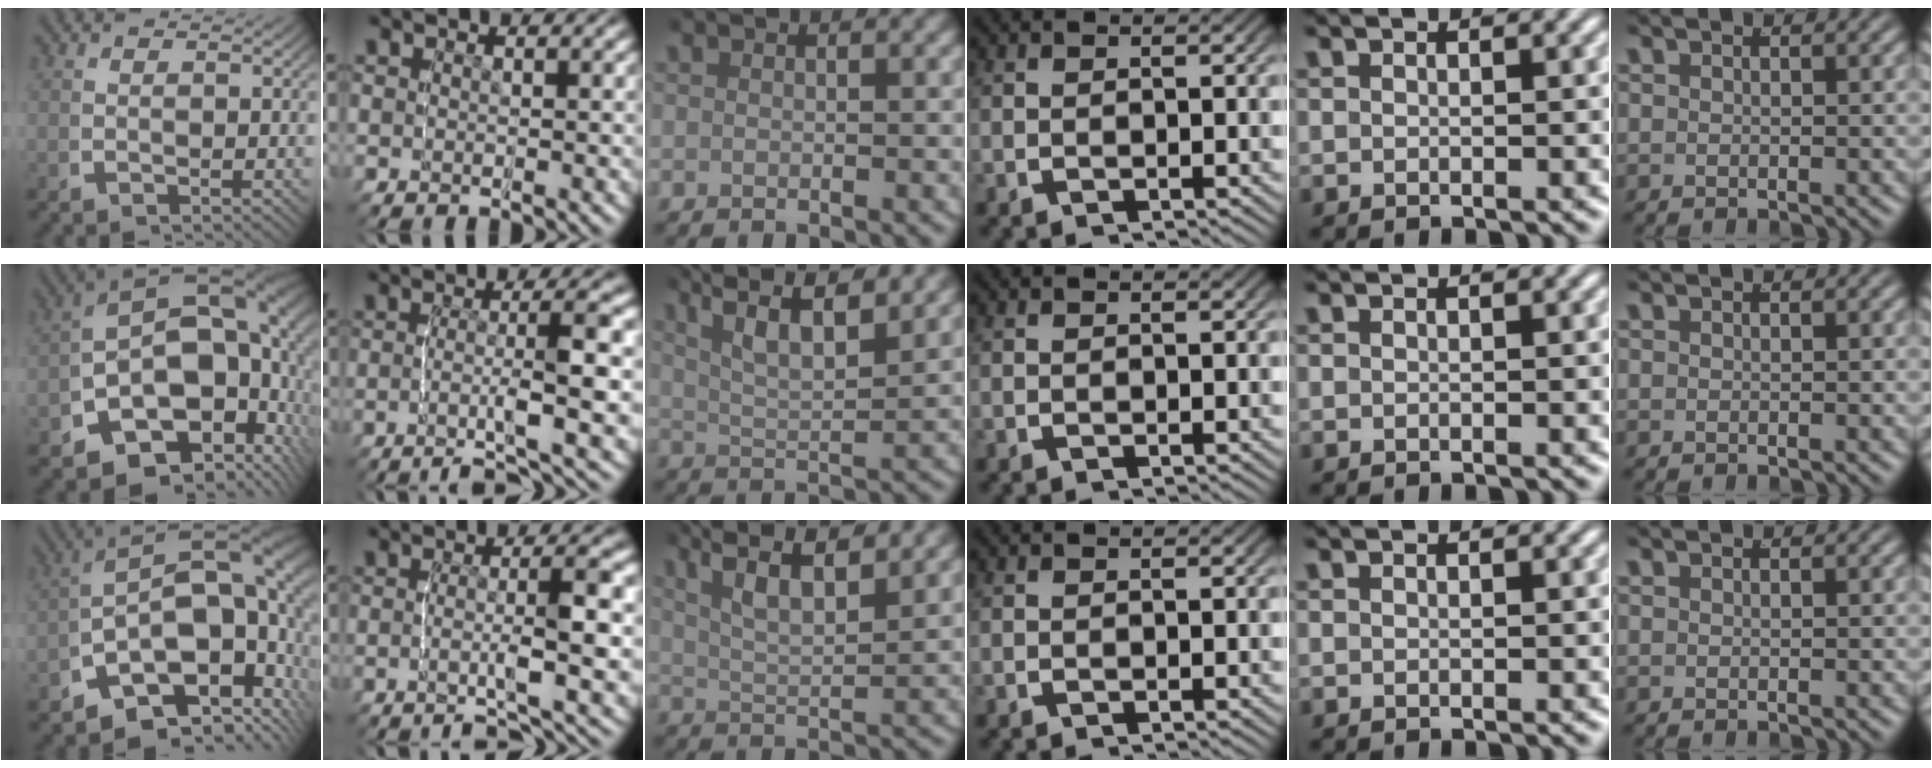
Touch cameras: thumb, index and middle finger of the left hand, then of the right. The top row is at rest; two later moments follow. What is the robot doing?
{"motion": "grasp_and_lifting", "object": "sponge"}